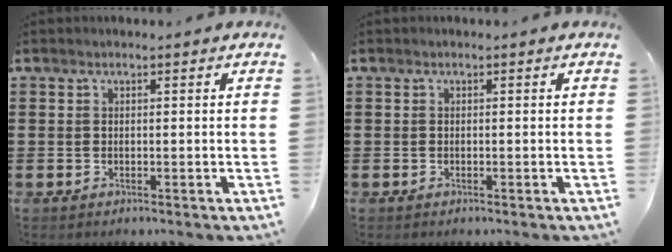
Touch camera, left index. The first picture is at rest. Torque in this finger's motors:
{"motor_torque": [0.00, 0.00, 0.00, -0.01]}